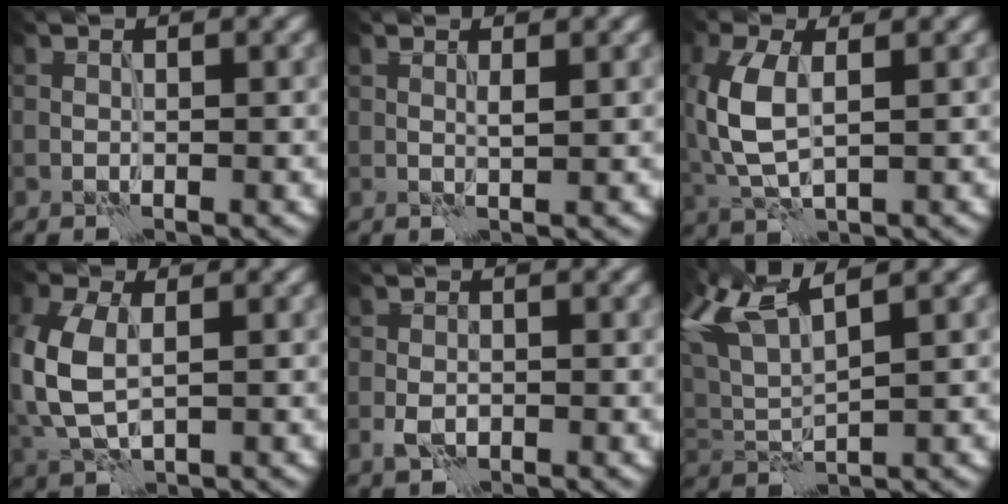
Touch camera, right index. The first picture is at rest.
{"total": 0.9, "force": [0.4, -0.1, 0.7], "torque": [-0.014, -0.001, 0.006]}
{"total": 6.3, "force": [0.6, 3.2, 5.4], "torque": [-0.142, 0.003, 0.012]}
{"total": 7.0, "force": [0.0, 4.3, 5.5], "torque": [-0.151, -0.002, 0.003]}
{"total": 1.8, "force": [-0.5, 1.2, 1.2], "torque": [-0.025, -0.002, -0.013]}
{"total": 6.5, "force": [3.9, 1.8, 4.9], "torque": [-0.109, 0.026, 0.070]}